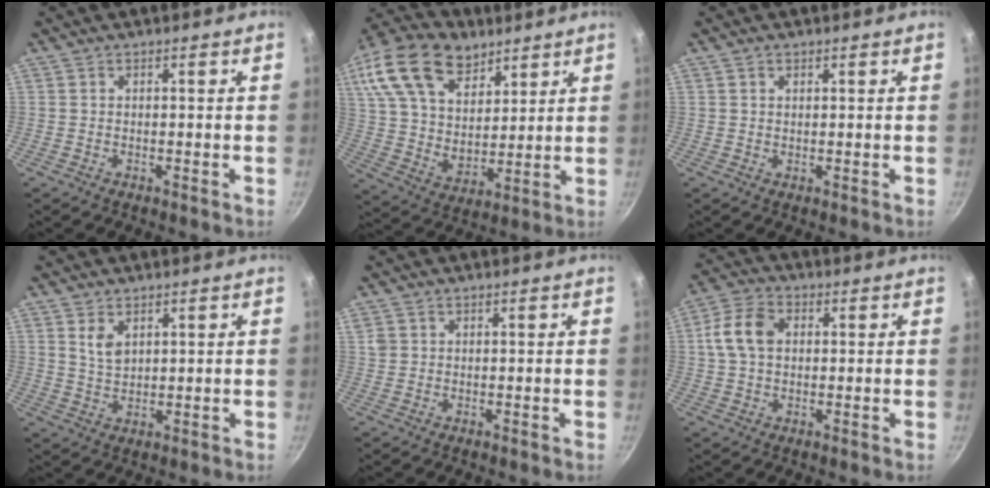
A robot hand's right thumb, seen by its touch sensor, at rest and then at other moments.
{"total": 24.1, "force": [13.1, 15.1, 13.5], "torque": [-0.248, -0.015, 0.238]}
{"total": 1.3, "force": [0.8, 0.9, 0.5], "torque": [-0.003, -0.002, 0.013]}
{"total": 4.1, "force": [1.9, 2.5, 2.7], "torque": [-0.044, -0.014, 0.041]}
{"total": 1.5, "force": [0.6, 1.3, 0.5], "torque": [-0.008, 0.004, 0.012]}
{"total": 8.3, "force": [1.2, 5.9, 5.6], "torque": [-0.102, 0.017, 0.013]}